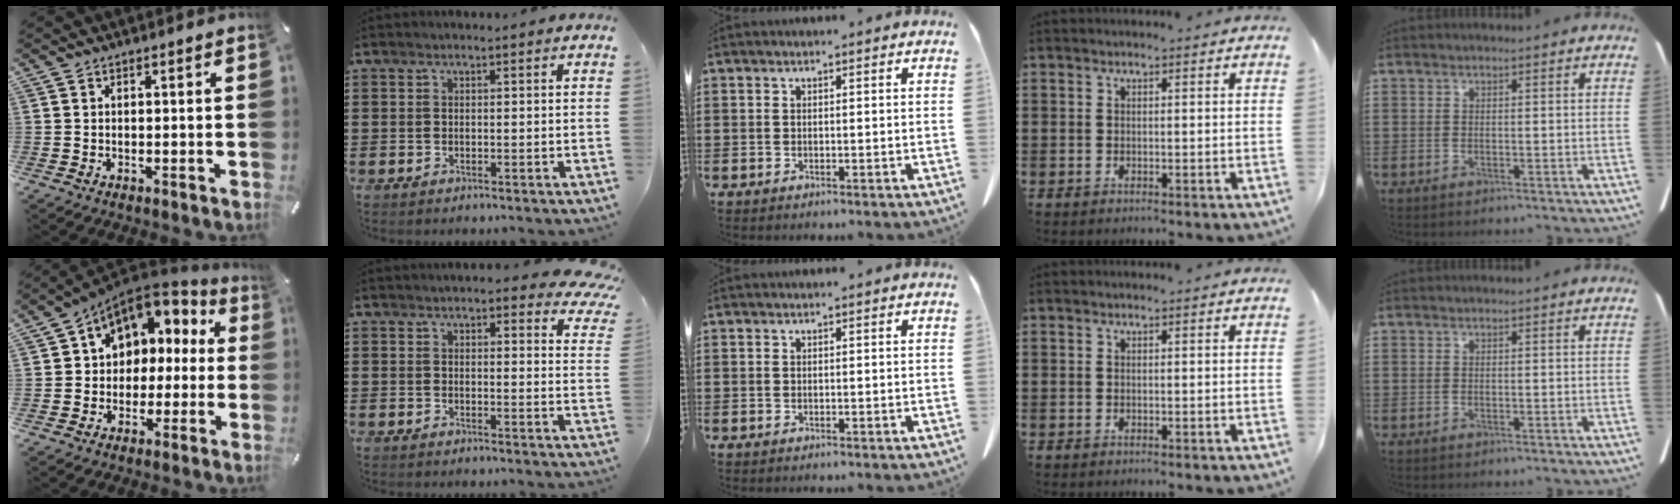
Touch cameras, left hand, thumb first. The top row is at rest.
{"thumb": {"total": 8.9, "force": [3.3, 7.8, 2.6], "torque": [-0.051, -0.022, 0.068]}, "index": {"total": 4.5, "force": [4.0, 1.0, 1.7], "torque": [-0.031, -0.012, 0.071]}}